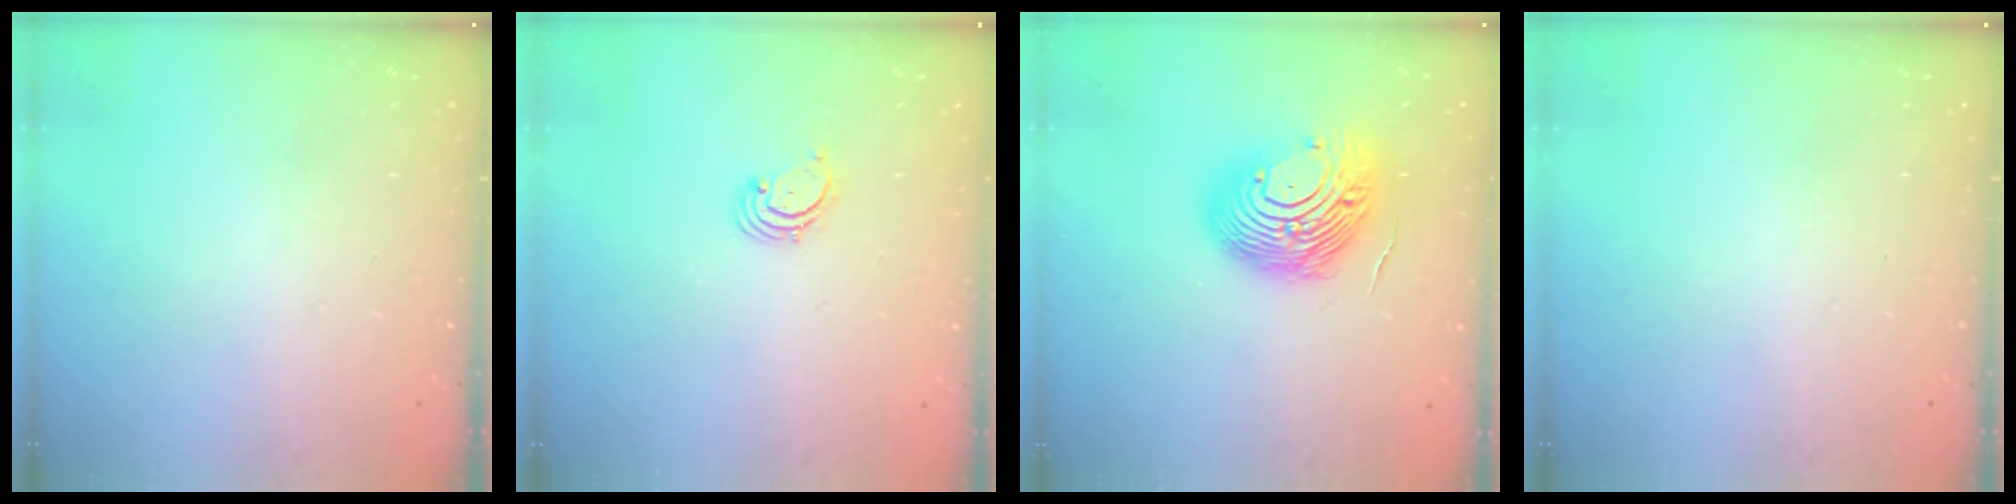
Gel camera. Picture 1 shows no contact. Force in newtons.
{"total": 1.7, "press": 1.7, "slide": 0.2}
{"total": 15.5, "press": 14.6, "slide": 5.1}
{"total": 0.0}